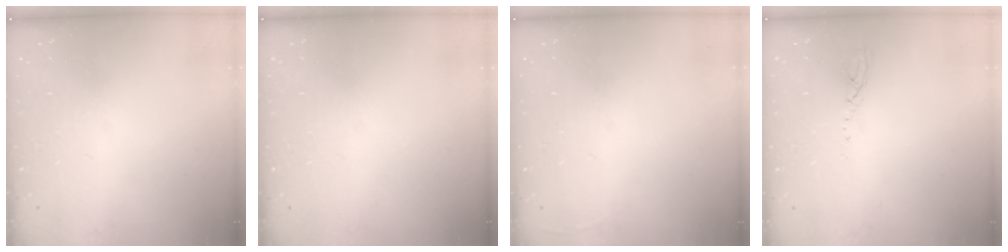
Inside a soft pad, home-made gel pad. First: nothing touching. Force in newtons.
{"total": 0.0}
{"total": 2.7, "press": 2.6, "slide": 1.0}
{"total": 3.4, "press": 3.3, "slide": 0.3}